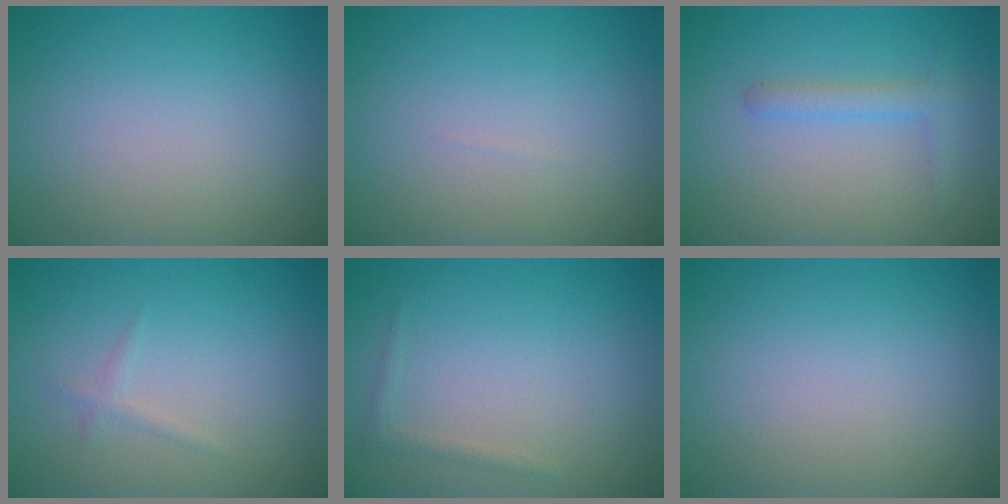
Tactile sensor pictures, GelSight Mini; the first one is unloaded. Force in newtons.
{"total": 0.0}
{"total": 1.7, "press": 1.7, "slide": 0.1}
{"total": 0.8, "press": 0.8, "slide": 0.1}
{"total": 0.8, "press": 0.8, "slide": 0.1}
{"total": 0.0}